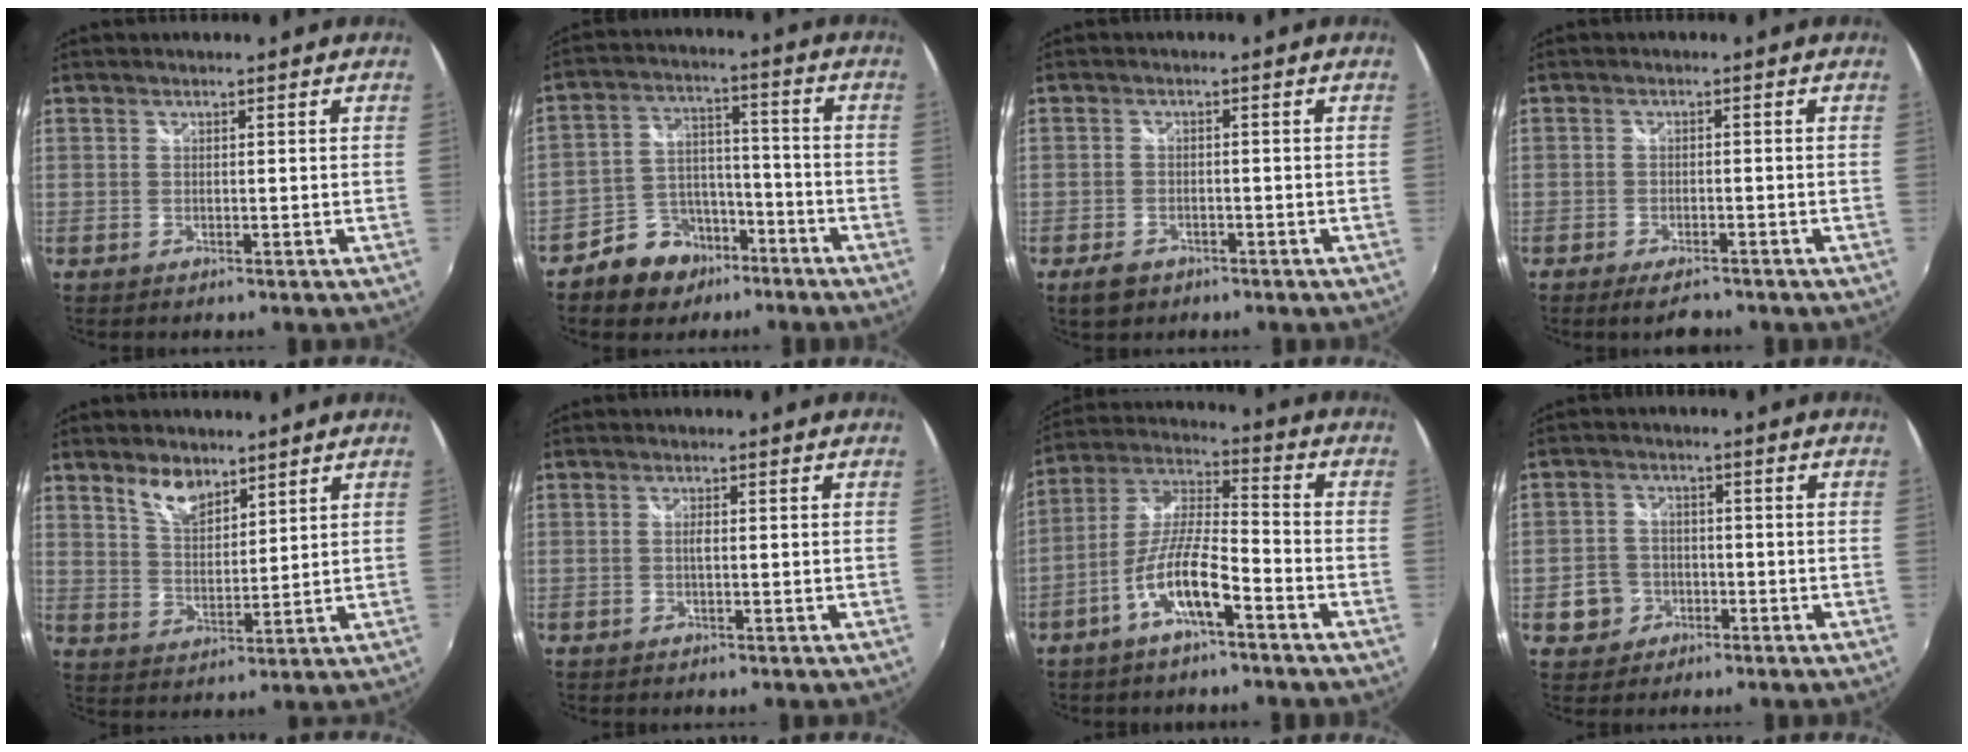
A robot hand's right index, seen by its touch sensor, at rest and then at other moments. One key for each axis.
{"total": 9.9, "fx": -6.6, "fy": 6.9, "fz": 2.8, "tx": -0.062, "ty": 0.031, "tz": -0.097}
{"total": 4.2, "fx": -2.8, "fy": 2.6, "fz": 1.7, "tx": -0.050, "ty": 0.000, "tz": -0.041}
{"total": 4.6, "fx": -3.7, "fy": 1.5, "fz": 2.3, "tx": -0.055, "ty": -0.010, "tz": -0.061}
{"total": 6.3, "fx": 4.6, "fy": 2.8, "fz": 3.3, "tx": -0.055, "ty": 0.004, "tz": 0.087}
{"total": 0.9, "fx": -0.1, "fy": 0.1, "fz": 0.9, "tx": -0.017, "ty": 0.002, "tz": -0.003}
{"total": 10.5, "fx": -5.5, "fy": 2.1, "fz": 8.6, "tx": -0.184, "ty": 0.004, "tz": -0.103}
{"total": 5.4, "fx": -2.1, "fy": 4.9, "fz": 1.1, "tx": -0.032, "ty": 0.016, "tz": -0.028}